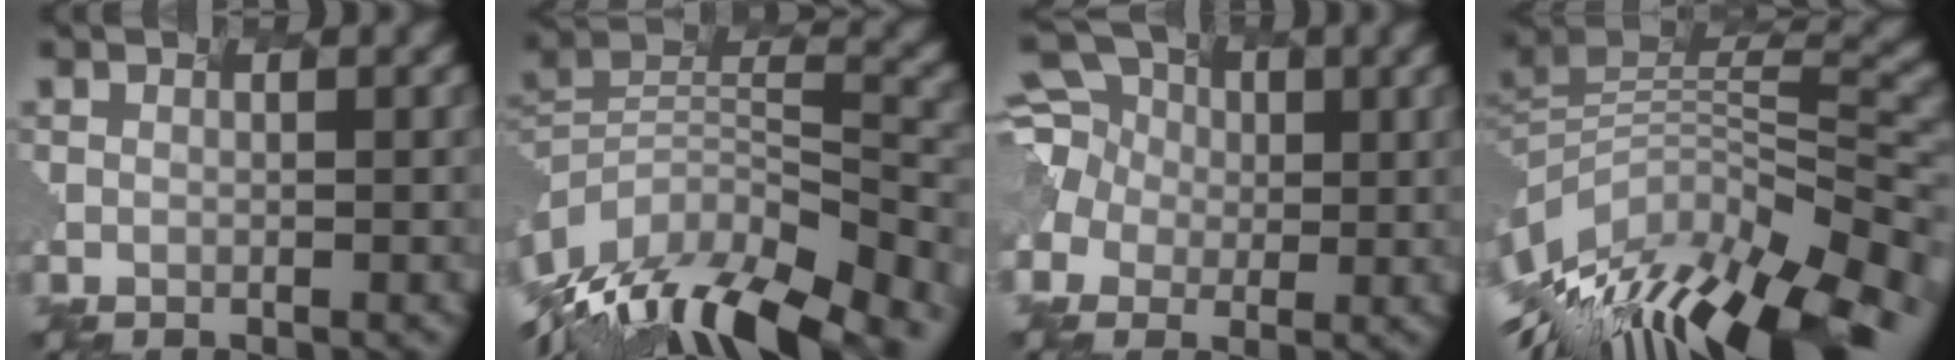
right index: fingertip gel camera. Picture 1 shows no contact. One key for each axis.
{"total": 12.9, "fx": -10.2, "fy": 4.4, "fz": 6.6, "tx": -0.194, "ty": 0.005, "tz": -0.155}
{"total": 6.2, "fx": -0.4, "fy": 5.8, "fz": 2.2, "tx": -0.102, "ty": 0.018, "tz": -0.031}
{"total": 12.7, "fx": -8.3, "fy": 4.5, "fz": 8.4, "tx": -0.195, "ty": 0.002, "tz": -0.115}